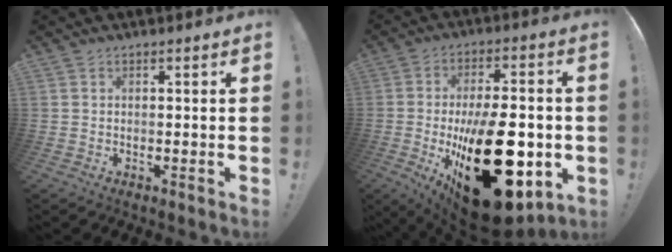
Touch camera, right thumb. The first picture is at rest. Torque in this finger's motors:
{"motor_torque": [2.03, 2.82, 2.77, 0.00, 1.05]}